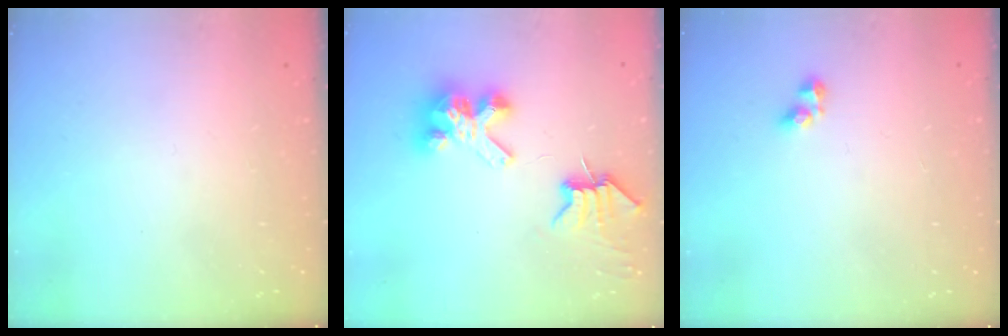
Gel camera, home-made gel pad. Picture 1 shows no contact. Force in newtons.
{"total": 8.2, "press": 8.1, "slide": 0.9}
{"total": 3.0, "press": 3.0, "slide": 0.4}